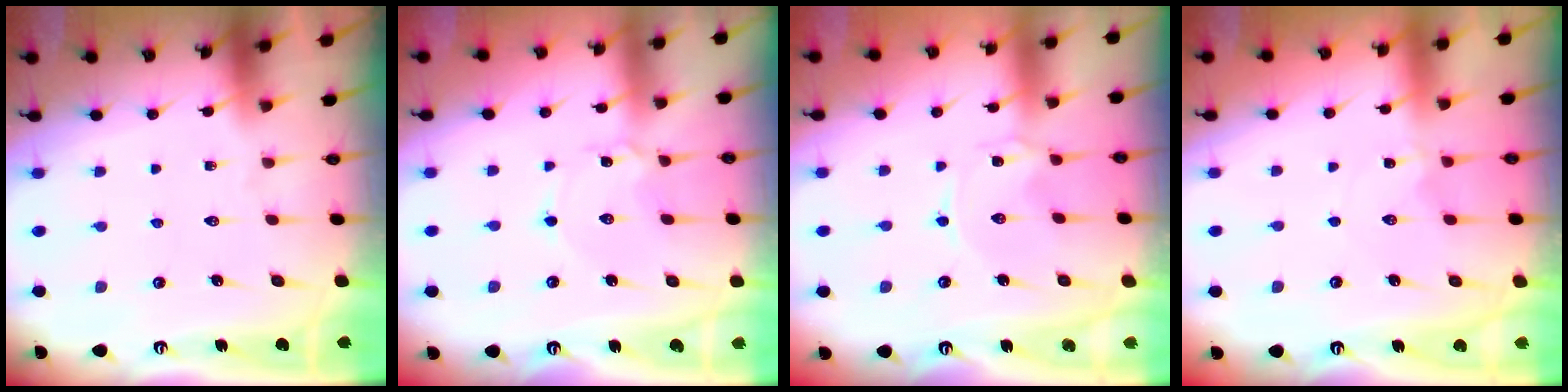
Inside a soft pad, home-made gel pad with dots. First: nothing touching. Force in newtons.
{"total": 2.7, "press": 2.7, "slide": 0.2}
{"total": 0.0}
{"total": 0.8, "press": 0.7, "slide": 0.3}